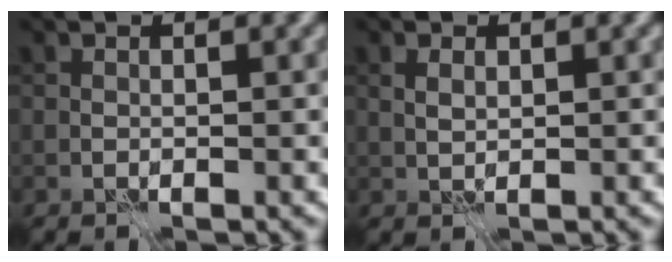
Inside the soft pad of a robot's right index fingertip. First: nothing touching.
{"total": 1.2, "force": [0.5, 0.6, 0.9], "torque": [-0.023, 0.001, 0.011]}